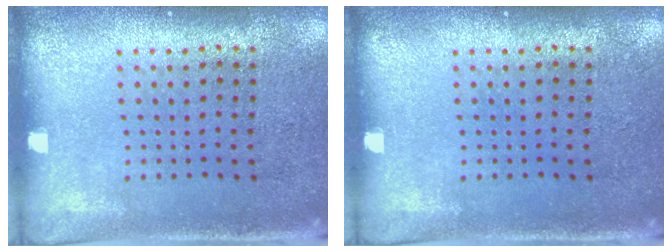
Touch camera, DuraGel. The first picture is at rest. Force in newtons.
{"total": 0.0}